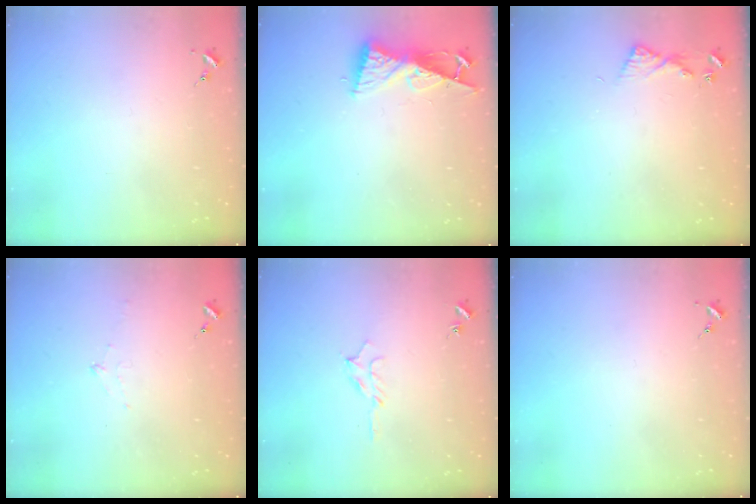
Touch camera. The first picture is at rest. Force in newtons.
{"total": 8.2, "press": 8.2, "slide": 0.7}
{"total": 6.1, "press": 6.1, "slide": 0.6}
{"total": 6.7, "press": 6.7, "slide": 0.7}
{"total": 6.3, "press": 6.3, "slide": 0.7}
{"total": 0.0}